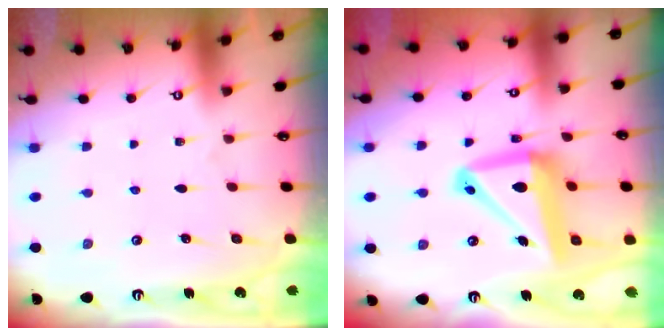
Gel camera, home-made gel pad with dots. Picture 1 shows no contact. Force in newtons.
{"total": 15.3, "press": 15.1, "slide": 1.9}